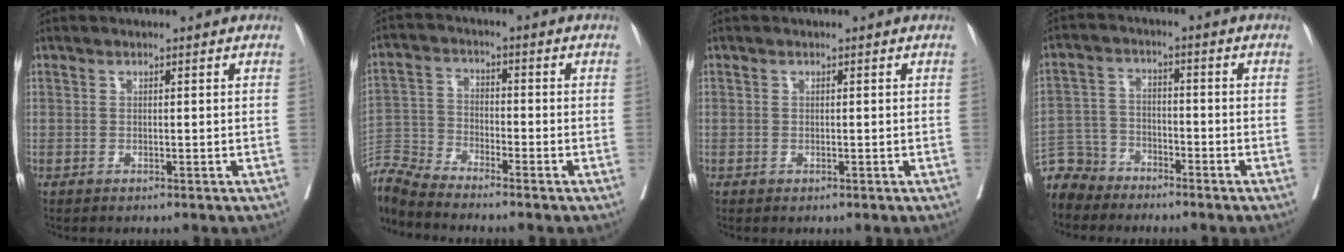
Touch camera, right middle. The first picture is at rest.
{"total": 8.5, "force": [-8.4, -0.7, 1.5], "torque": [-0.038, 0.003, -0.167]}
{"total": 0.8, "force": [-0.1, 0.8, -0.1], "torque": [0.009, 0.008, -0.004]}
{"total": 6.8, "force": [-6.1, 2.9, -0.5], "torque": [0.012, 0.003, -0.124]}